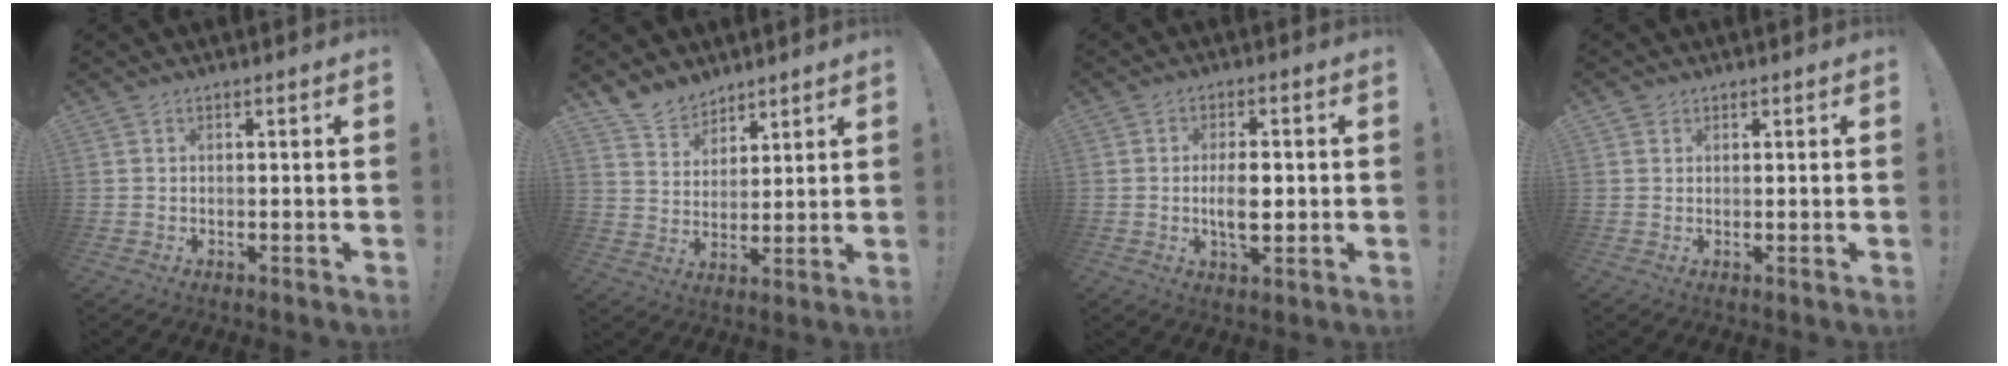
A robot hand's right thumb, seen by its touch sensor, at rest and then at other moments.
{"total": 8.5, "force": [7.1, 4.5, 0.7], "torque": [-0.025, -0.053, 0.142]}
{"total": 6.9, "force": [-0.4, 3.0, 6.2], "torque": [-0.107, -0.006, -0.016]}
{"total": 1.4, "force": [1.0, 1.1, 0.0], "torque": [0.001, -0.001, 0.019]}